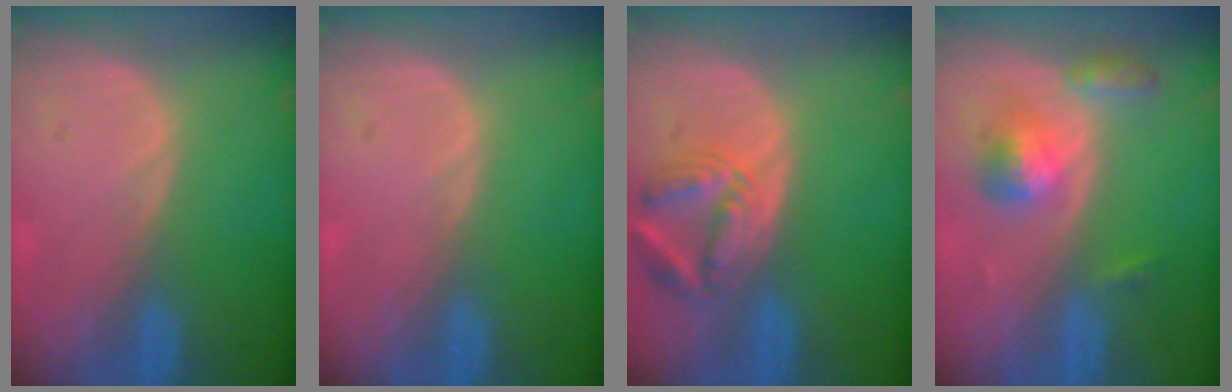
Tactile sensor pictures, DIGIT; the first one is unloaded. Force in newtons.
{"total": 0.0}
{"total": 6.9, "press": 6.4, "slide": 2.7}
{"total": 5.3, "press": 5.0, "slide": 1.7}